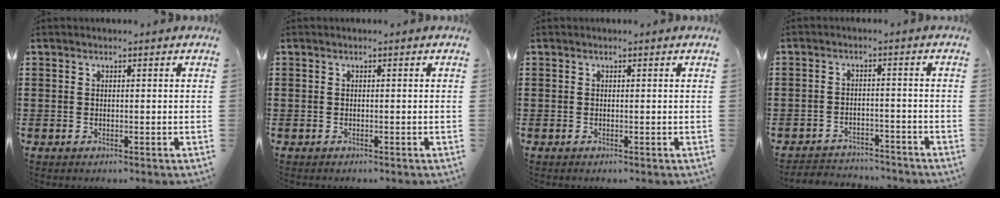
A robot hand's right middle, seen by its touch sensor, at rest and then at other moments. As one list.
[{"total": 0.0}, {"total": 0.0}, {"total": 3.2, "force": [-3.1, 0.5, -0.1], "torque": [-0.007, -0.002, -0.068]}]